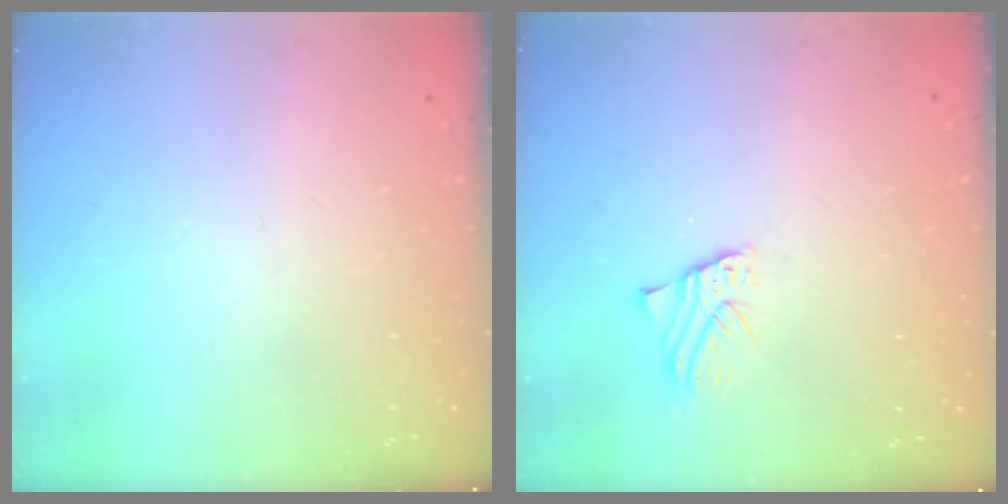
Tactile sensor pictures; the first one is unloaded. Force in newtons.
{"total": 1.5, "press": 1.5, "slide": 0.0}